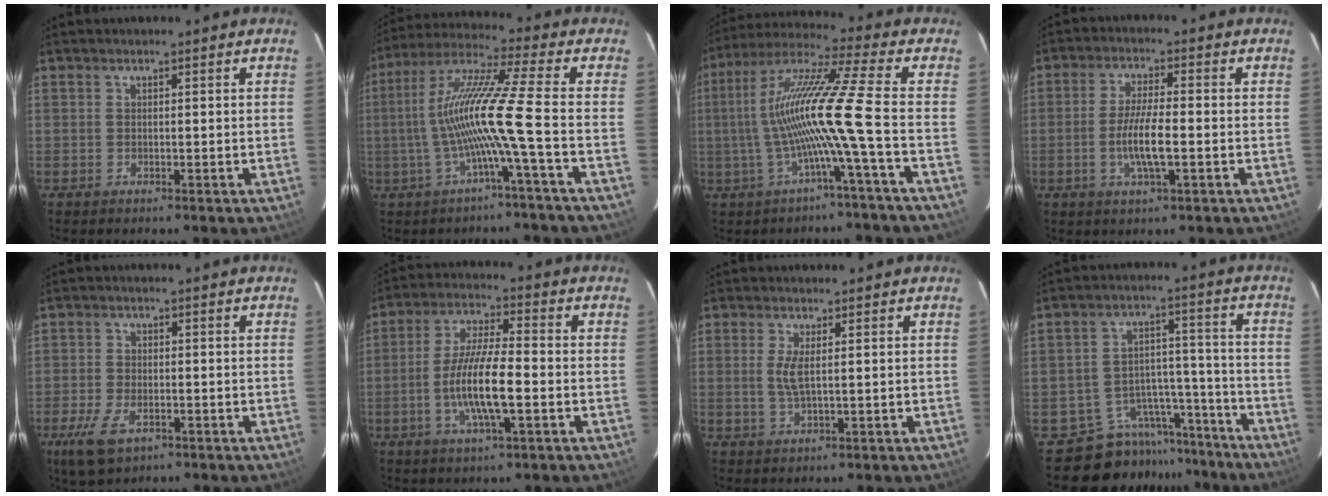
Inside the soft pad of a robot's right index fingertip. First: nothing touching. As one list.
[{"total": 12.7, "force": [-2.9, -2.3, 12.1], "torque": [-0.229, 0.003, -0.055]}, {"total": 13.8, "force": [-2.9, -2.6, 13.2], "torque": [-0.242, 0.002, -0.055]}, {"total": 6.9, "force": [-1.8, 1.2, 6.5], "torque": [-0.128, -0.005, -0.034]}, {"total": 7.3, "force": [-3.7, 3.6, 5.1], "torque": [-0.126, -0.016, -0.067]}, {"total": 10.9, "force": [-2.9, 1.9, 10.3], "torque": [-0.202, -0.005, -0.054]}, {"total": 3.0, "force": [0.5, 0.5, 2.9], "torque": [-0.062, -0.006, 0.009]}, {"total": 12.4, "force": [-10.8, 5.9, -0.6], "torque": [0.012, 0.067, -0.153]}]